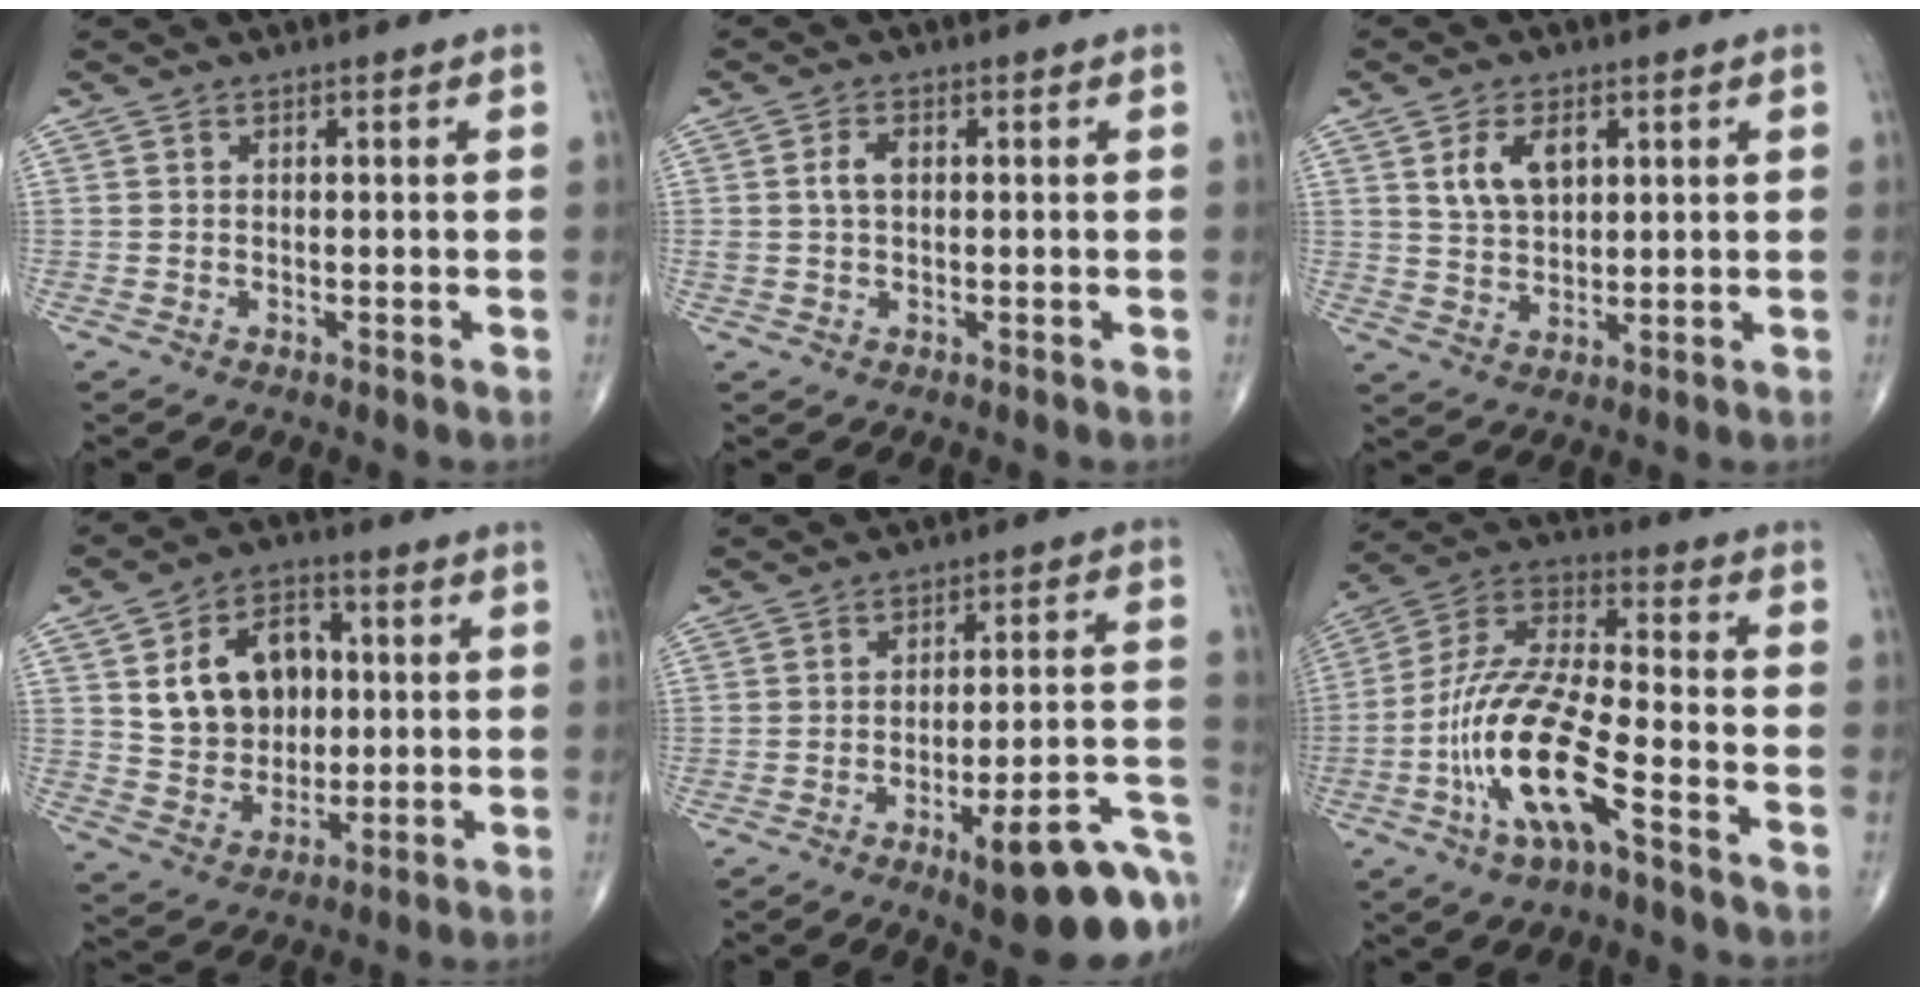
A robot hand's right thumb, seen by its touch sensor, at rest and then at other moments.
{"total": 3.0, "force": [0.4, 1.8, 2.3], "torque": [-0.047, 0.005, 0.009]}
{"total": 7.0, "force": [2.7, 4.2, 4.9], "torque": [-0.077, -0.010, 0.055]}
{"total": 14.0, "force": [2.7, 10.6, 8.8], "torque": [-0.102, 0.003, 0.051]}
{"total": 18.5, "force": [-8.5, 4.5, 15.8], "torque": [-0.146, 0.054, -0.105]}
{"total": 17.0, "force": [-7.2, 4.9, 14.5], "torque": [-0.305, 0.046, -0.137]}